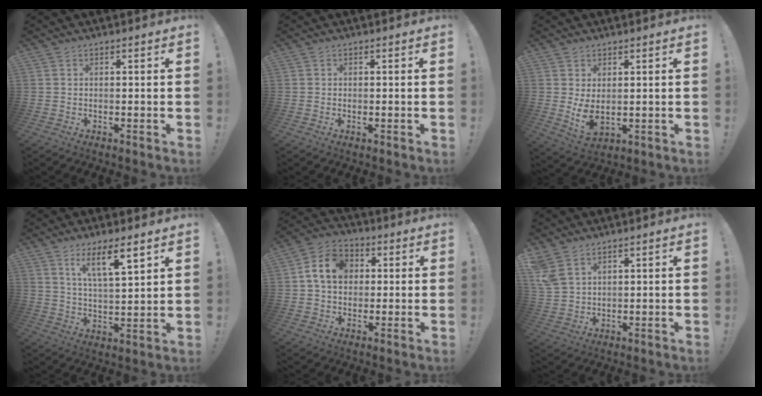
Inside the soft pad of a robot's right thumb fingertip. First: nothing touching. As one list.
[{"total": 0.0}, {"total": 5.9, "force": [1.4, 3.2, 4.7], "torque": [-0.083, -0.023, 0.028]}, {"total": 10.7, "force": [6.7, 1.8, 8.2], "torque": [-0.138, -0.034, 0.111]}, {"total": 11.1, "force": [2.3, 8.8, 6.4], "torque": [-0.102, 0.015, 0.049]}, {"total": 6.1, "force": [4.0, 3.4, 3.1], "torque": [-0.068, -0.015, 0.080]}]